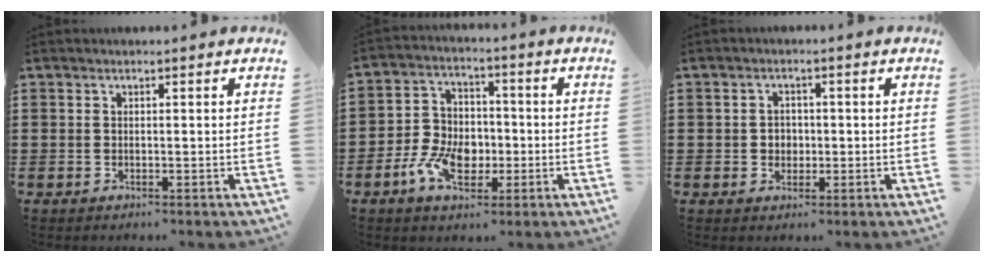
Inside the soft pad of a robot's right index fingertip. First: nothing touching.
{"total": 8.0, "force": [-2.5, 5.7, 5.1], "torque": [-0.117, 0.012, -0.047]}
{"total": 2.2, "force": [-0.2, 2.0, 0.8], "torque": [-0.023, 0.007, -0.008]}